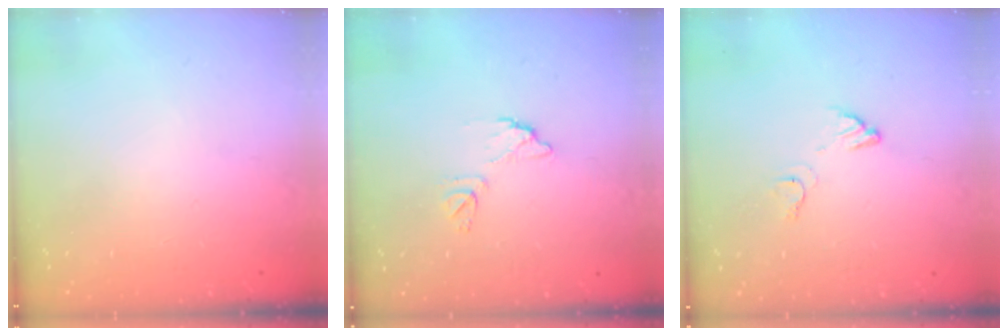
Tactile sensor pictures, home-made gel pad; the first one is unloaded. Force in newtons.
{"total": 6.6, "press": 6.6, "slide": 0.4}
{"total": 4.7, "press": 4.6, "slide": 0.3}